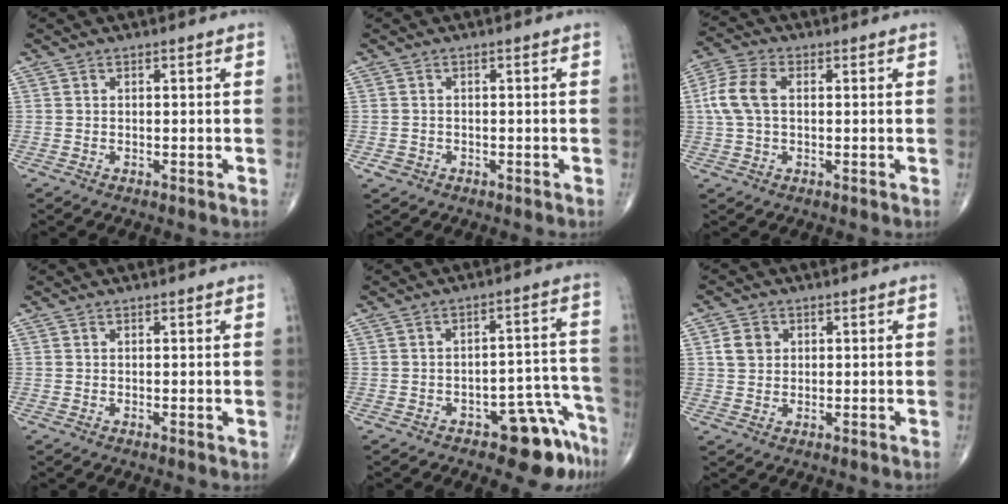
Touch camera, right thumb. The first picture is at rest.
{"total": 1.4, "force": [-0.6, 1.2, 0.2], "torque": [-0.001, 0.008, -0.011]}
{"total": 7.6, "force": [0.9, 4.6, 5.9], "torque": [-0.143, 0.019, 0.015]}
{"total": 0.8, "force": [0.1, 0.2, 0.8], "torque": [-0.016, -0.004, 0.001]}
{"total": 9.7, "force": [-6.6, 4.0, 5.8], "torque": [-0.033, 0.070, -0.084]}
{"total": 3.9, "force": [1.0, 3.3, 1.8], "torque": [-0.018, 0.000, 0.018]}